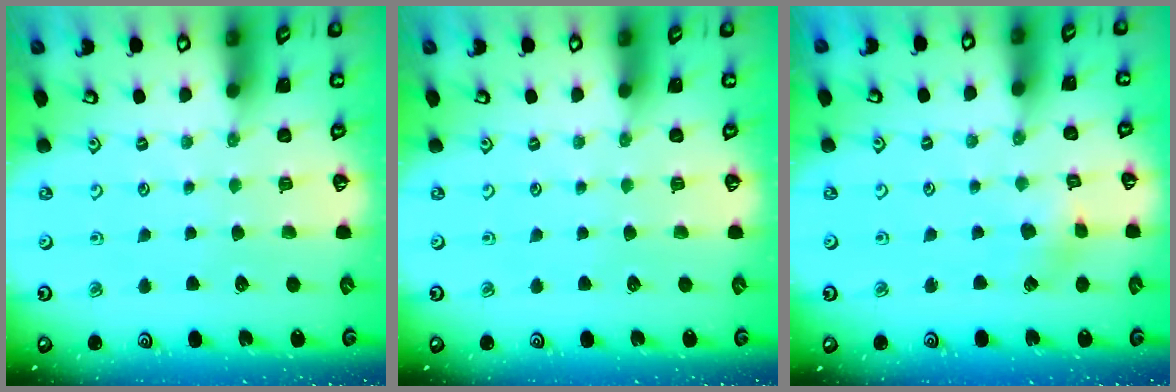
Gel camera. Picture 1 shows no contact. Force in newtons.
{"total": 0.0}
{"total": 4.5, "press": 4.5, "slide": 0.4}